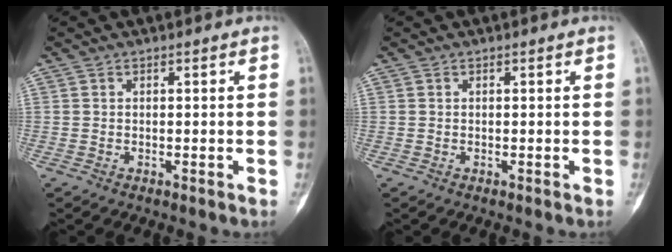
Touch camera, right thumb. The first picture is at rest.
{"total": 0.0}